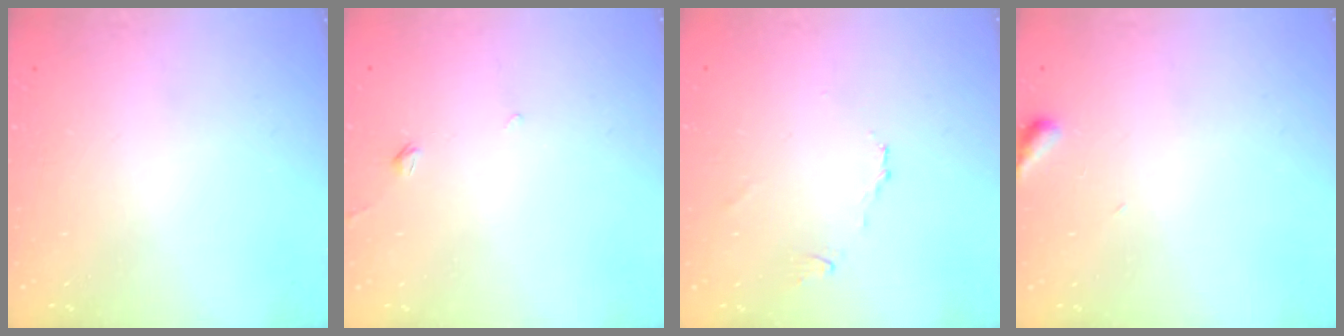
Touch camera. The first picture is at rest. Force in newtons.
{"total": 2.0, "press": 1.9, "slide": 0.5}
{"total": 2.7, "press": 2.6, "slide": 0.6}
{"total": 2.9, "press": 2.9, "slide": 0.3}